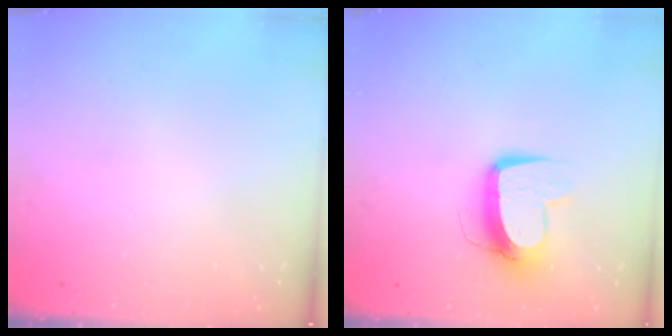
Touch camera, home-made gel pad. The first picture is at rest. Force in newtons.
{"total": 11.4, "press": 11.3, "slide": 1.5}